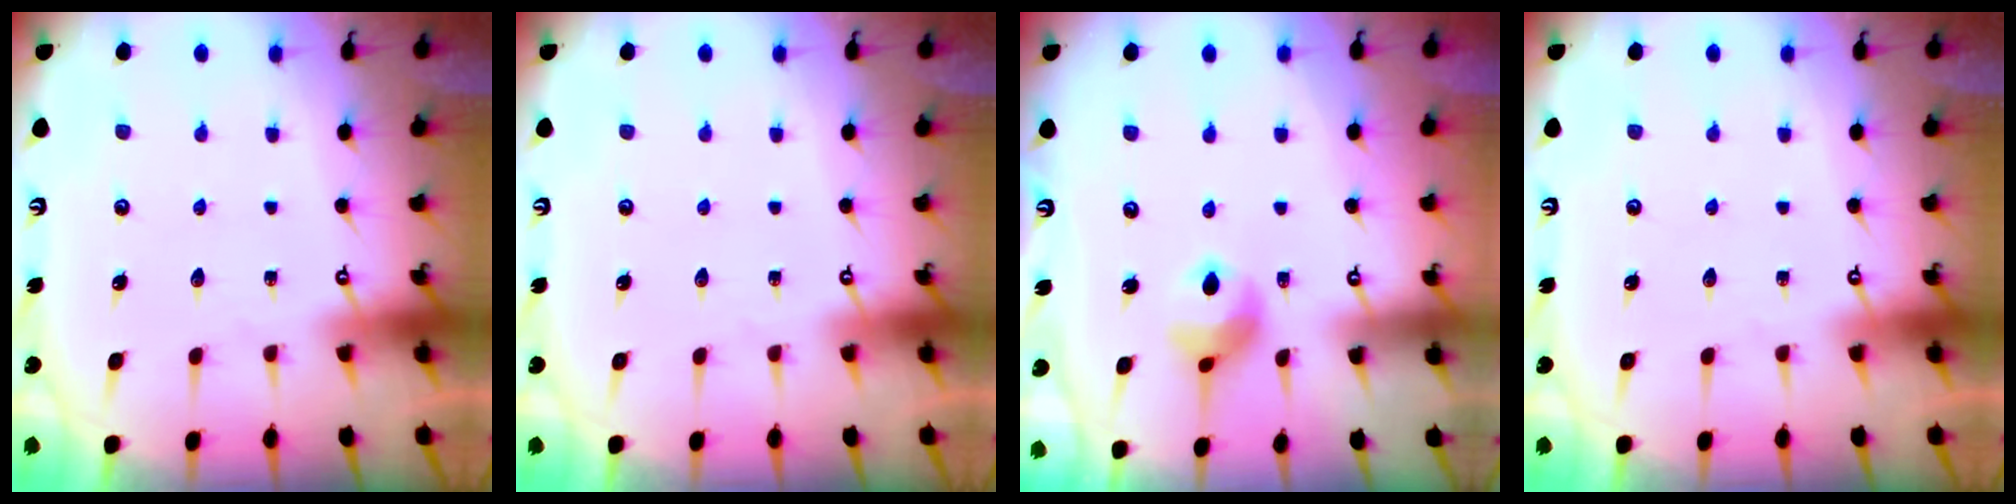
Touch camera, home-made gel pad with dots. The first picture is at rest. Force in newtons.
{"total": 0.0}
{"total": 7.8, "press": 7.8, "slide": 0.6}
{"total": 0.0}